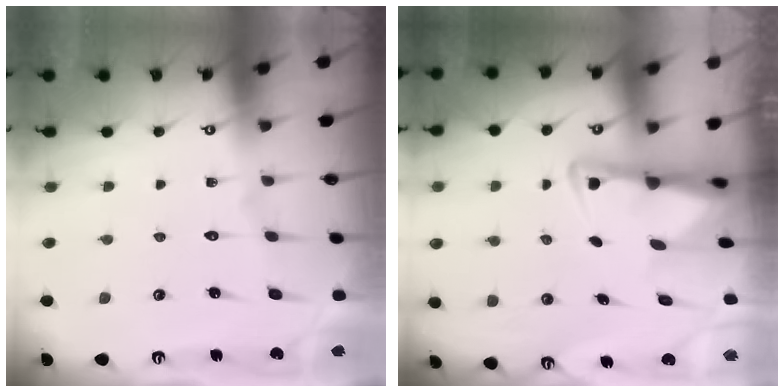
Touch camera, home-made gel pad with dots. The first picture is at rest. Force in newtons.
{"total": 3.5, "press": 3.4, "slide": 0.7}